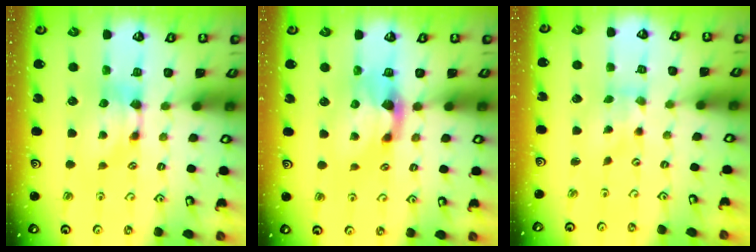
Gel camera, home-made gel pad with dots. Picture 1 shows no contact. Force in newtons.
{"total": 2.3, "press": 2.1, "slide": 0.8}
{"total": 2.0, "press": 1.7, "slide": 1.0}